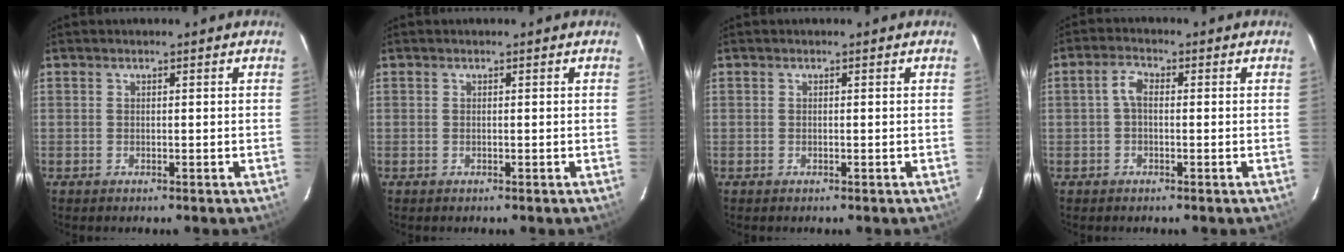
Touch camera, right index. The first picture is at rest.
{"total": 0.0}
{"total": 0.0}
{"total": 2.7, "force": [-0.2, 1.5, 2.2], "torque": [-0.046, 0.010, -0.005]}